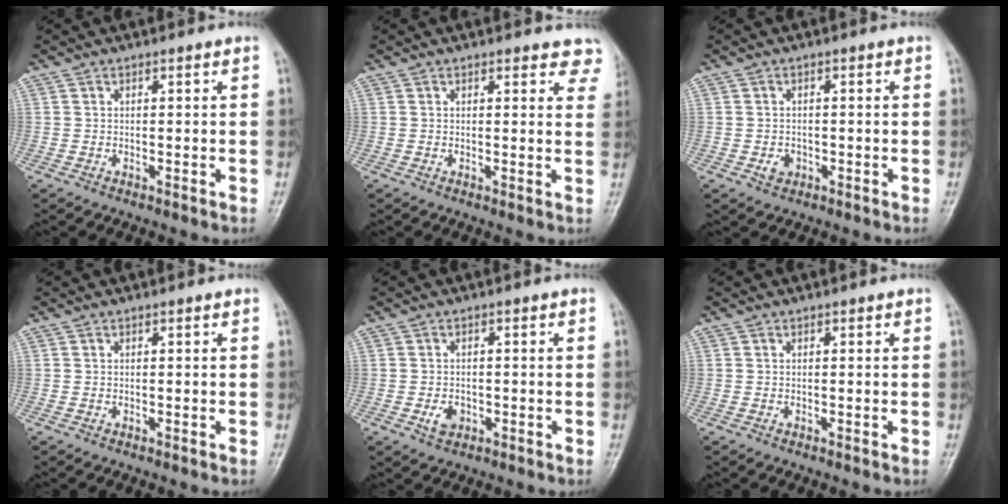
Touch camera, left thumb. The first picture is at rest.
{"total": 5.4, "force": [4.6, 2.2, 1.6], "torque": [0.020, -0.019, 0.032]}
{"total": 2.0, "force": [-0.7, 1.7, 0.8], "torque": [-0.006, 0.003, -0.010]}
{"total": 0.0}
{"total": 2.8, "force": [-1.0, 2.2, 1.6], "torque": [-0.019, 0.001, -0.013]}
{"total": 0.0}